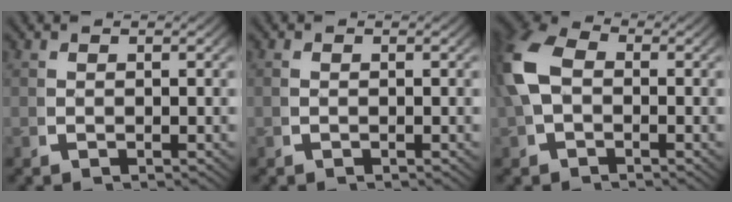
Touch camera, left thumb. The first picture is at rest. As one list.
[{"total": 0.0}, {"total": 6.4, "force": [0.4, 4.7, 4.3], "torque": [-0.116, -0.007, 0.010]}]